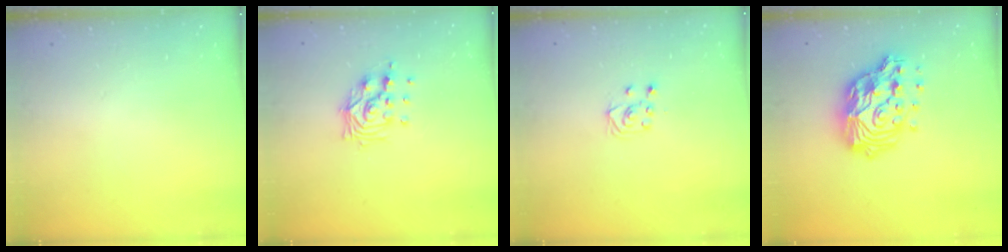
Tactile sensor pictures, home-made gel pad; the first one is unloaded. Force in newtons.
{"total": 11.1, "press": 11.1, "slide": 0.9}
{"total": 5.1, "press": 5.1, "slide": 0.4}
{"total": 18.7, "press": 18.6, "slide": 1.5}